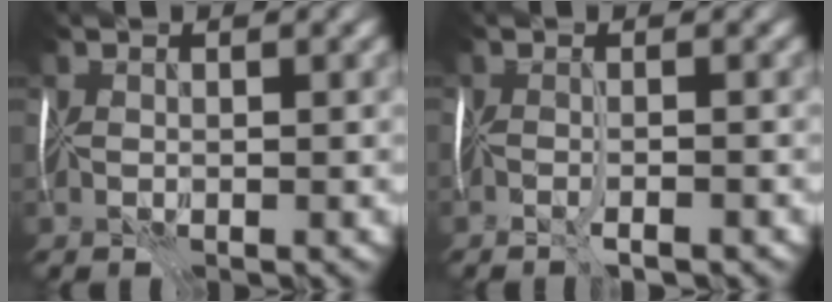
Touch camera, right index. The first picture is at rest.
{"total": 1.5, "force": [-1.3, -0.5, 0.7], "torque": [-0.012, -0.004, -0.026]}